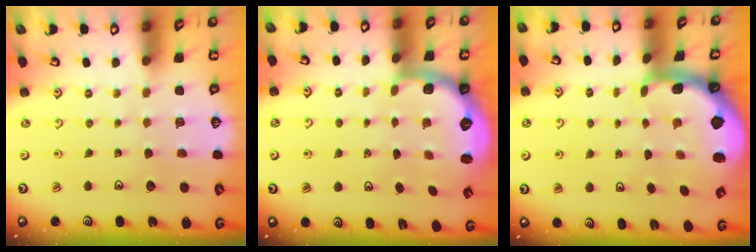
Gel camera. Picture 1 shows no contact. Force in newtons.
{"total": 3.3, "press": 2.5, "slide": 2.1}
{"total": 1.7, "press": 1.7, "slide": 0.4}